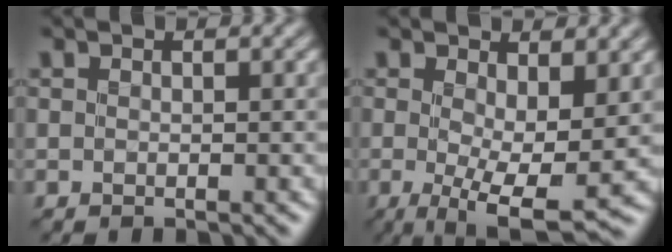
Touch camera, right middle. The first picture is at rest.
{"total": 7.0, "force": [-0.2, 2.0, 6.6], "torque": [-0.108, -0.016, -0.001]}